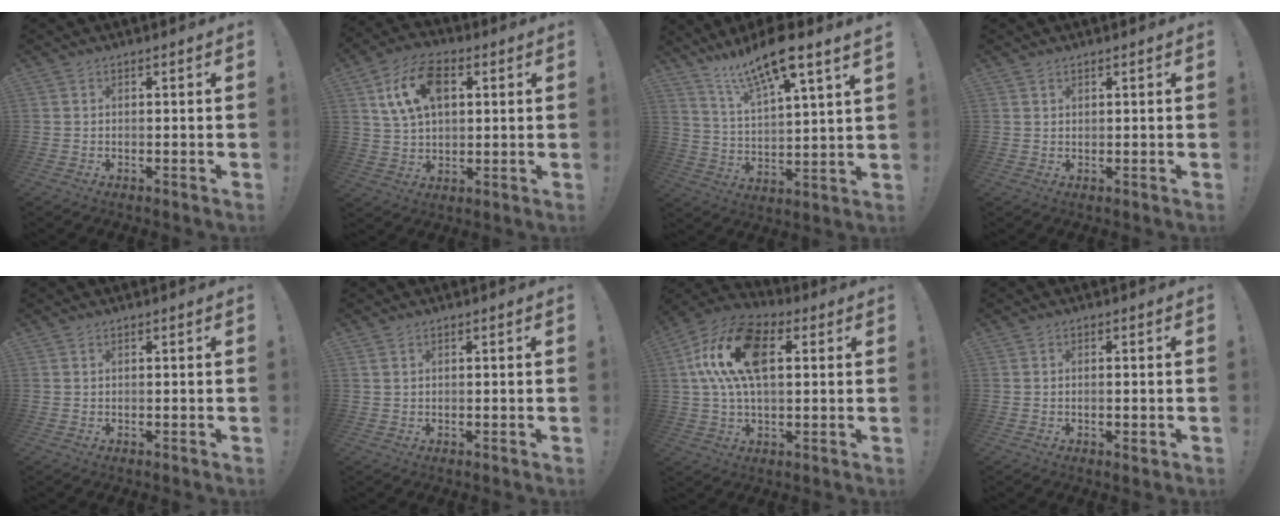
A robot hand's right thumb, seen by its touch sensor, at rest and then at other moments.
{"total": 14.0, "force": [4.9, 8.6, 9.8], "torque": [-0.168, 0.004, 0.093]}
{"total": 13.8, "force": [10.6, 2.0, 8.7], "torque": [-0.155, -0.068, 0.175]}
{"total": 1.0, "force": [0.8, 0.4, 0.4], "torque": [-0.003, -0.002, 0.015]}
{"total": 0.0}
{"total": 1.1, "force": [0.7, 0.6, 0.7], "torque": [-0.016, 0.004, 0.013]}
{"total": 19.3, "force": [4.8, 10.8, 15.3], "torque": [-0.281, 0.011, 0.083]}
{"total": 1.5, "force": [-0.2, 0.4, 1.4], "torque": [-0.014, -0.003, -0.005]}